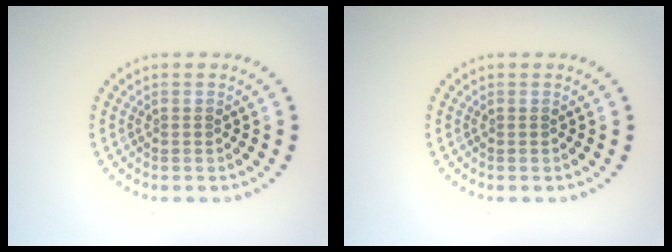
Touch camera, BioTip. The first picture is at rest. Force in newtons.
{"total": 0.0}